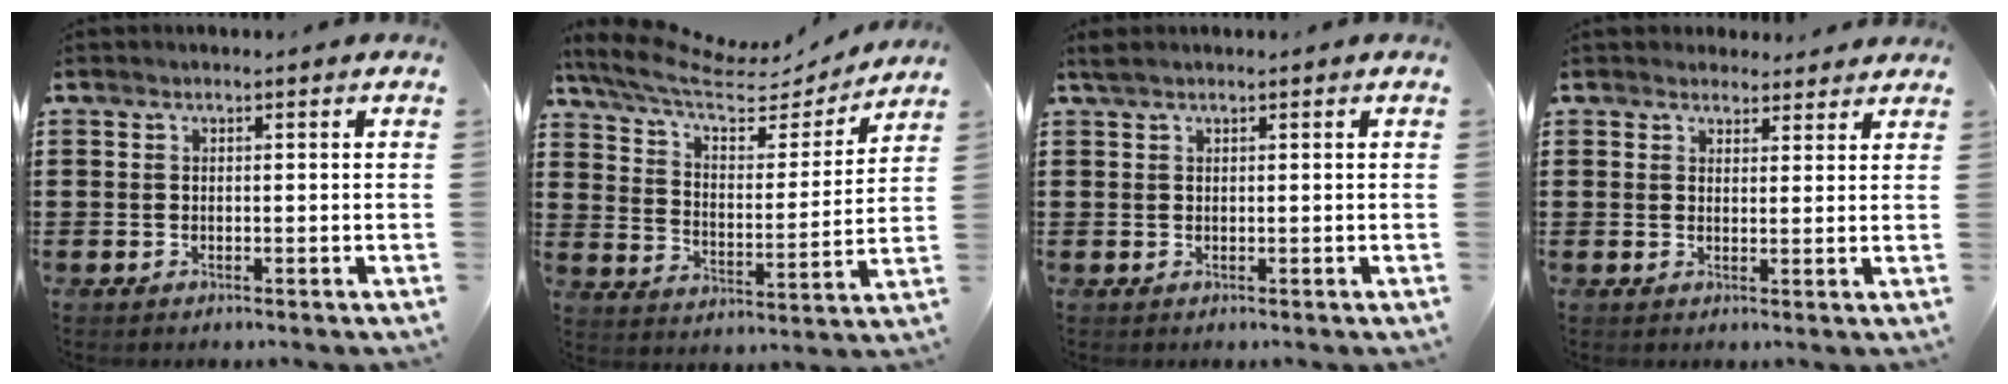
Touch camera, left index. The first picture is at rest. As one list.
[{"total": 8.5, "force": [6.6, 2.7, 4.5], "torque": [-0.116, -0.036, 0.113]}, {"total": 1.1, "force": [0.6, 0.1, 0.9], "torque": [-0.019, 0.000, 0.012]}, {"total": 2.9, "force": [2.7, 1.1, 0.0], "torque": [0.000, -0.004, 0.051]}]